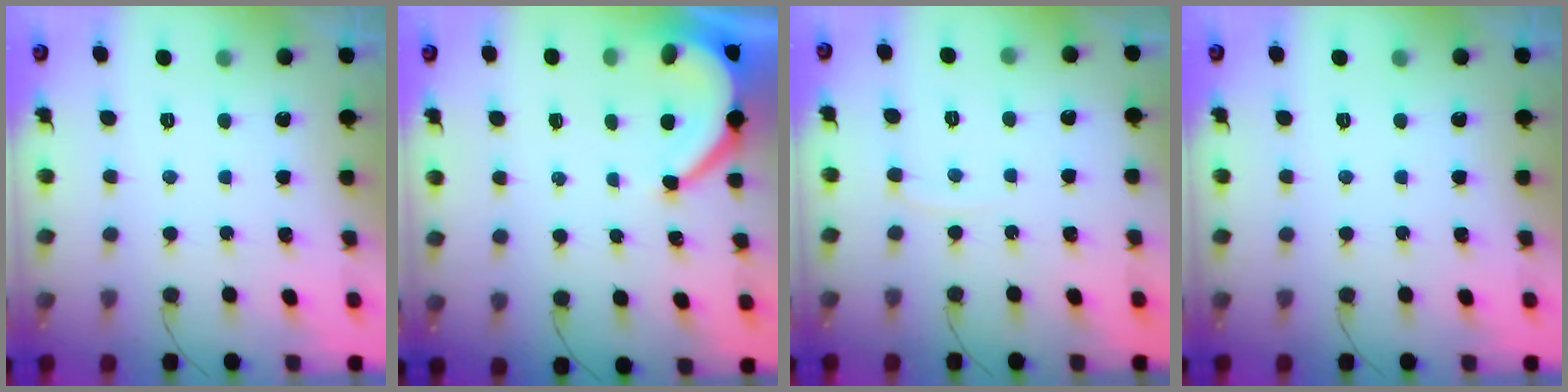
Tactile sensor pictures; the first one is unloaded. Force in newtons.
{"total": 6.9, "press": 6.9, "slide": 0.6}
{"total": 3.8, "press": 3.7, "slide": 0.6}
{"total": 0.0}